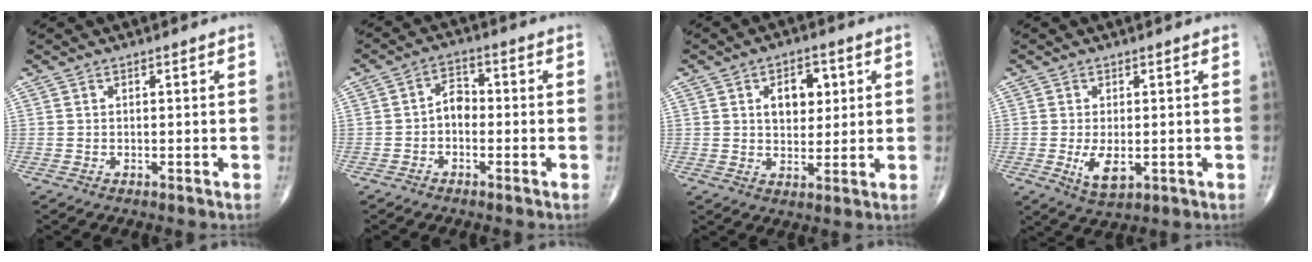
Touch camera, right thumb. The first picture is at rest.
{"total": 4.2, "force": [-0.9, 2.9, 2.9], "torque": [-0.034, 0.020, -0.027]}
{"total": 7.7, "force": [2.2, 4.9, 5.4], "torque": [-0.050, -0.007, 0.034]}
{"total": 5.0, "force": [-0.9, 2.5, 4.2], "torque": [-0.074, -0.012, -0.009]}